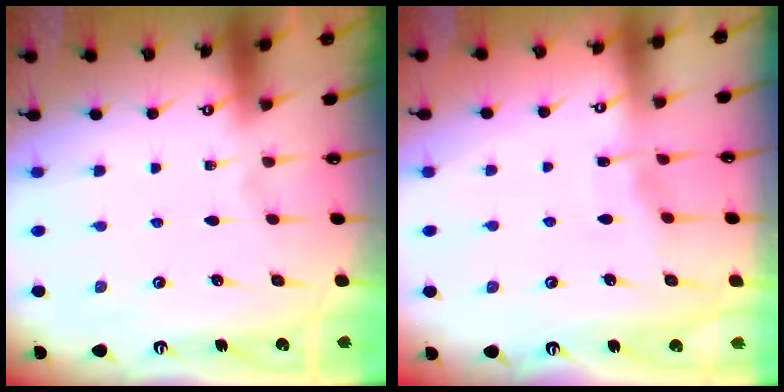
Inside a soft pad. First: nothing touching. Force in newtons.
{"total": 4.1, "press": 4.1, "slide": 0.5}